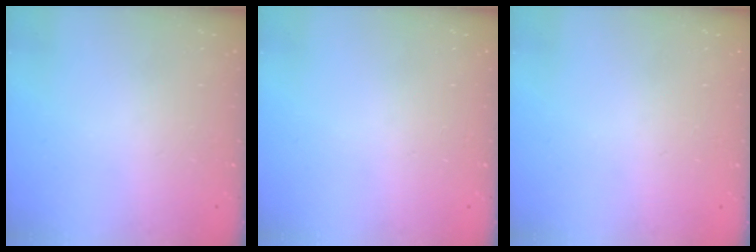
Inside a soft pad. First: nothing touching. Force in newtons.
{"total": 0.0}
{"total": 0.0}